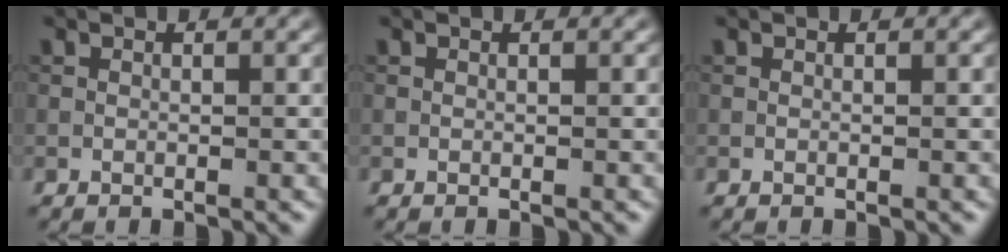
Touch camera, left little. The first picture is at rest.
{"total": 0.0}
{"total": 0.0}